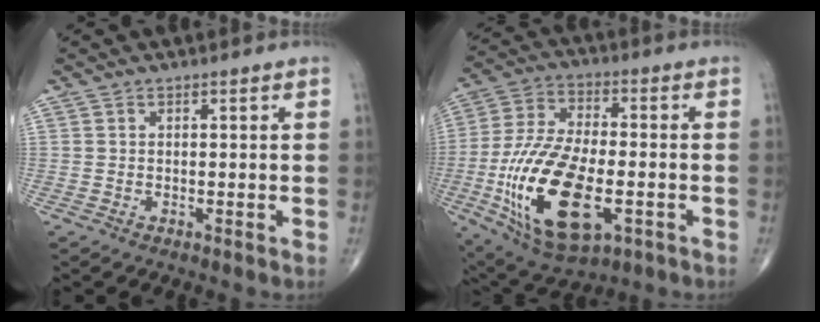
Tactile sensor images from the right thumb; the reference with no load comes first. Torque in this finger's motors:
{"motor_torque": [1.38, 1.78, 2.17, -0.02, 0.27]}